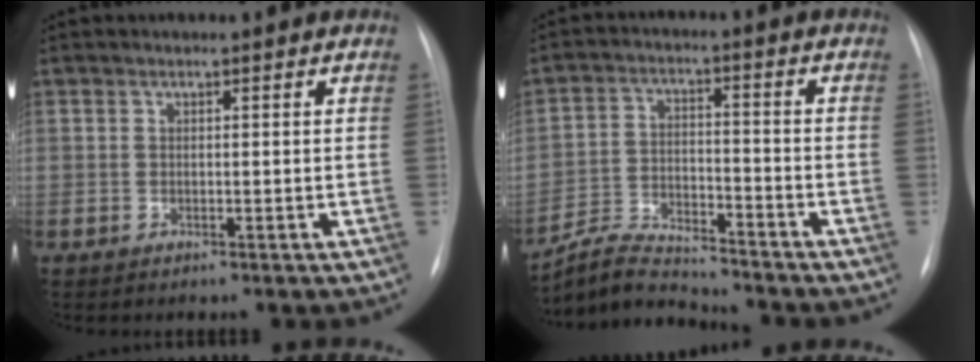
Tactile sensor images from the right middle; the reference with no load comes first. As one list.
[{"total": 8.5, "force": [-8.5, 0.2, 0.6], "torque": [-0.023, 0.007, -0.156]}]